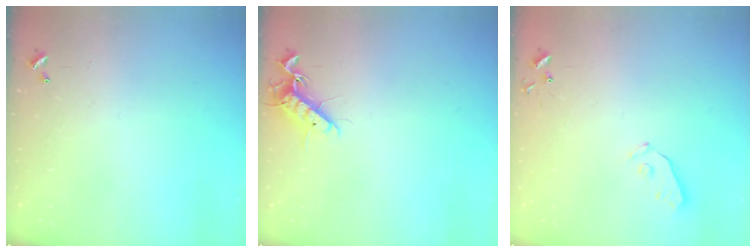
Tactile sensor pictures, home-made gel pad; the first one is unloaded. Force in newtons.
{"total": 11.0, "press": 10.9, "slide": 1.9}
{"total": 4.0, "press": 4.0, "slide": 0.2}